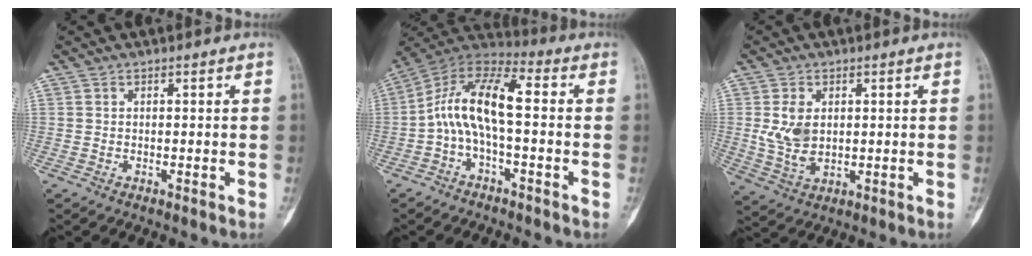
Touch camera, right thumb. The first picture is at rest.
{"total": 11.9, "force": [-1.3, 4.7, 10.8], "torque": [-0.207, 0.055, -0.037]}
{"total": 6.9, "force": [1.0, 4.4, 5.2], "torque": [-0.094, -0.007, 0.031]}